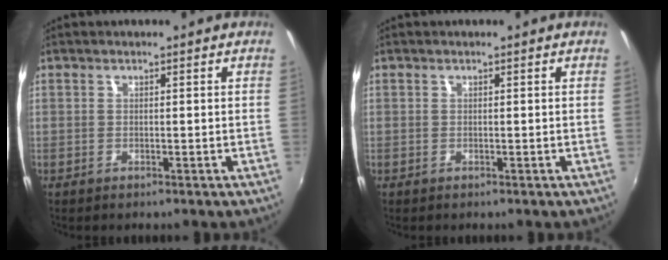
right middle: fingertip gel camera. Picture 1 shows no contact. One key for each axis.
{"total": 0.0}